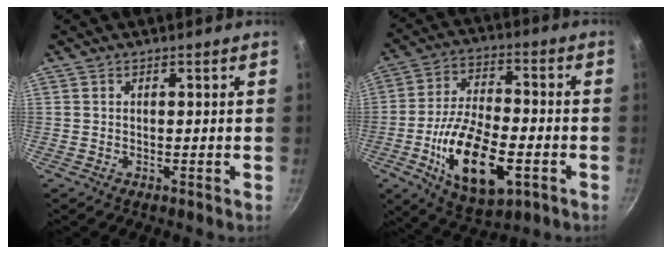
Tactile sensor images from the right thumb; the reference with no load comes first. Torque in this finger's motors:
{"motor_torque": [-0.21, 1.15, 0.86, -0.90, 0.20]}